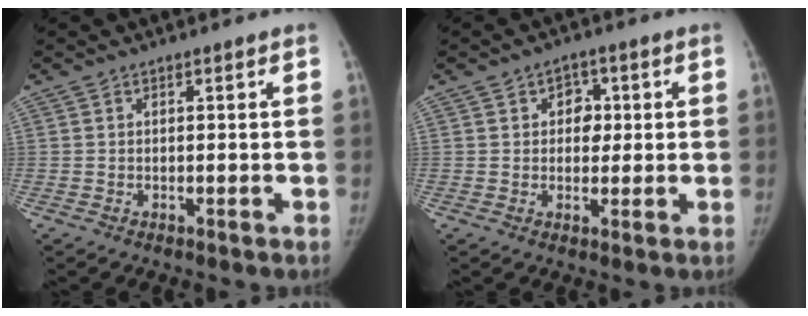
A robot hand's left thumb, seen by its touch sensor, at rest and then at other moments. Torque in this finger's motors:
{"motor_torque": [-0.34, -0.07, 0.09, 0.12, -0.04]}